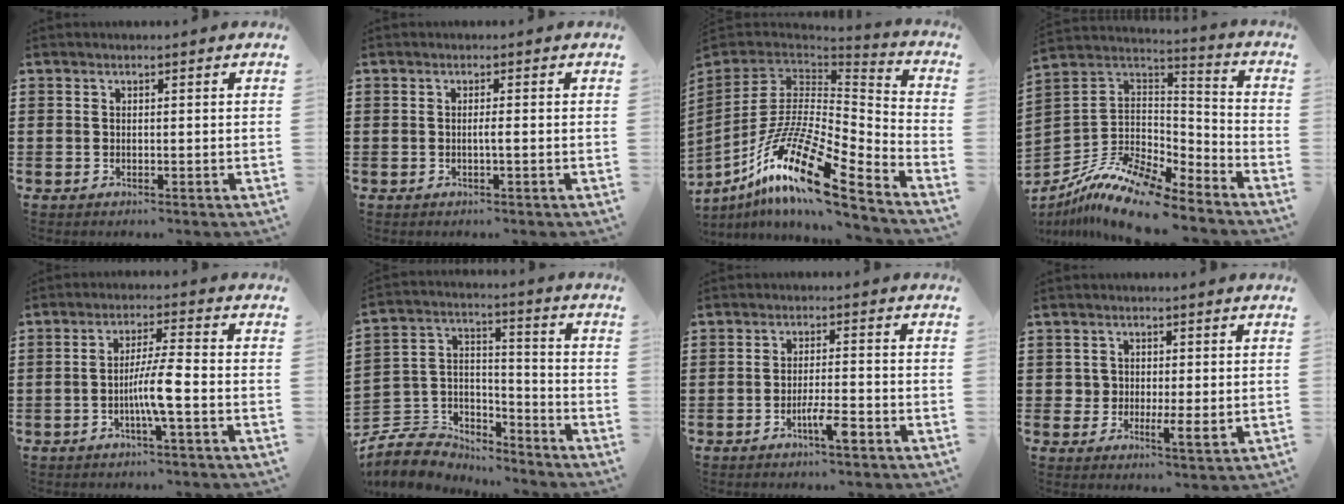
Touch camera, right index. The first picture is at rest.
{"total": 1.2, "force": [-0.4, -0.2, 1.1], "torque": [-0.019, -0.005, -0.007]}
{"total": 18.2, "force": [-11.0, 5.0, 13.7], "torque": [-0.296, 0.008, -0.209]}
{"total": 12.3, "force": [-9.7, 3.6, 6.6], "torque": [-0.144, 0.021, -0.191]}
{"total": 5.9, "force": [-1.9, 0.0, 5.6], "torque": [-0.103, -0.005, -0.038]}
{"total": 6.7, "force": [-5.9, 3.1, 0.5], "torque": [-0.035, 0.001, -0.122]}
{"total": 4.4, "force": [-2.5, 0.5, 3.6], "torque": [-0.064, -0.002, -0.045]}
{"total": 2.9, "force": [0.2, 1.9, 2.2], "torque": [-0.048, 0.004, 0.004]}